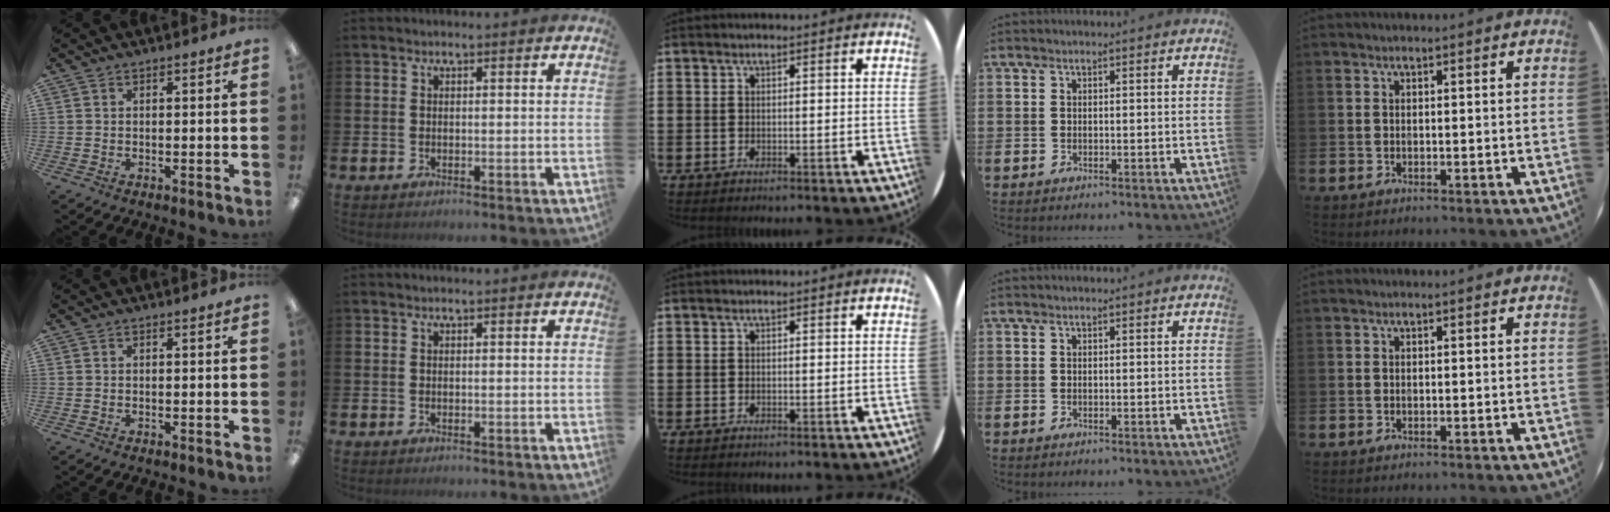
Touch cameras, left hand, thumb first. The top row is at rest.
{}